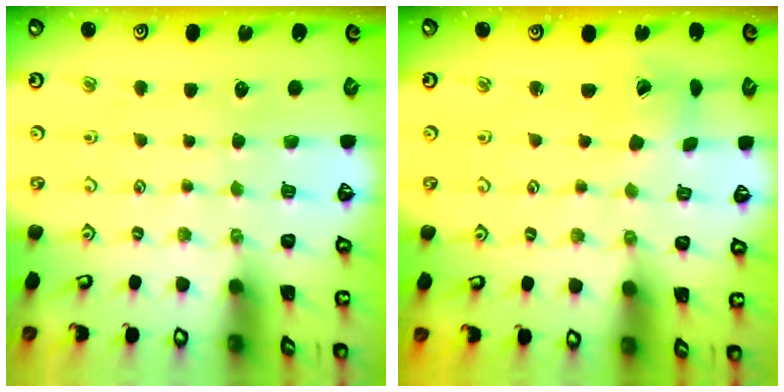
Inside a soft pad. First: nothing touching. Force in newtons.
{"total": 2.4, "press": 2.4, "slide": 0.4}